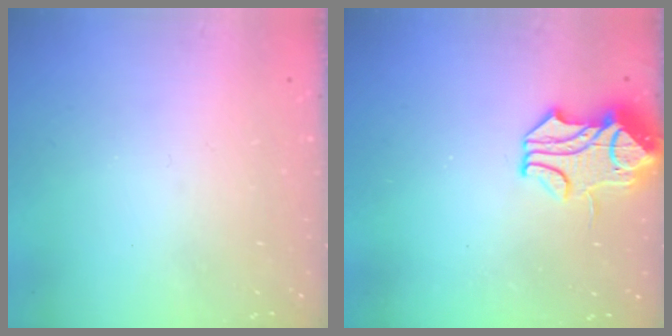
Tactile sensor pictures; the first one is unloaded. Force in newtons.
{"total": 1.8, "press": 1.1, "slide": 1.4}